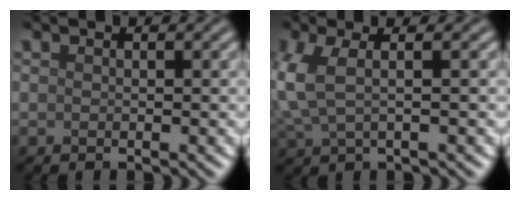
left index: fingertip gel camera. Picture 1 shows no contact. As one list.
[{"total": 3.5, "force": [0.6, 1.4, 3.2], "torque": [-0.083, 0.003, 0.011]}]